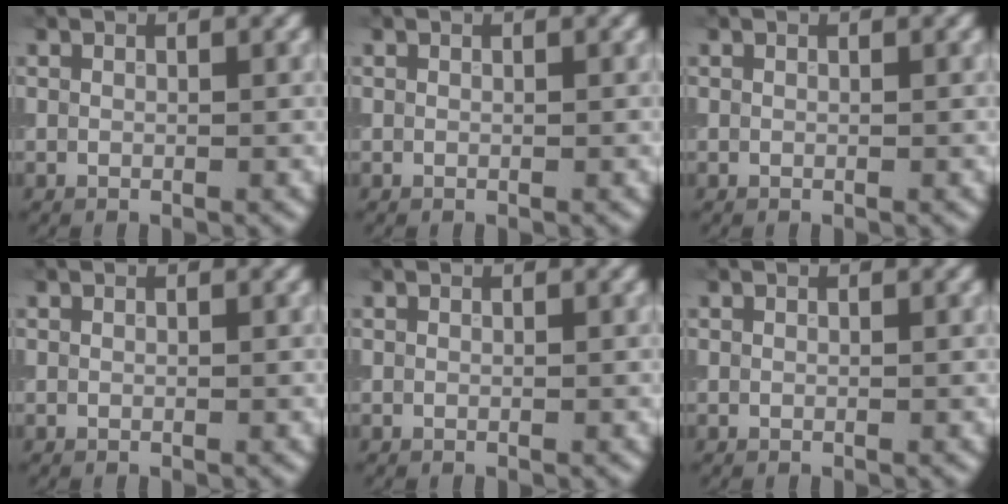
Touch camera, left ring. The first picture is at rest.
{"total": 0.0}
{"total": 0.0}
{"total": 0.0}
{"total": 0.0}
{"total": 0.0}